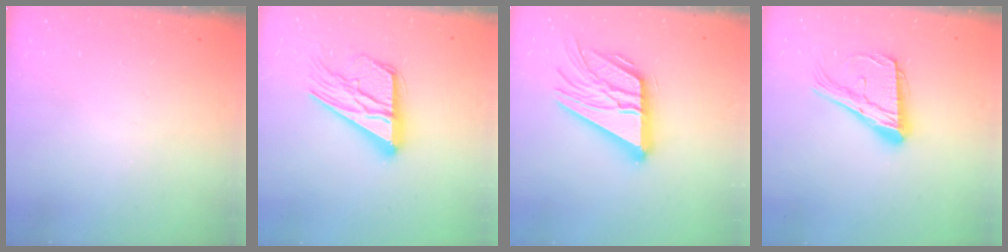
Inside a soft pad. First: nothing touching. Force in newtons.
{"total": 20.0, "press": 20.0, "slide": 1.8}
{"total": 21.7, "press": 21.6, "slide": 1.9}
{"total": 17.9, "press": 17.8, "slide": 1.9}